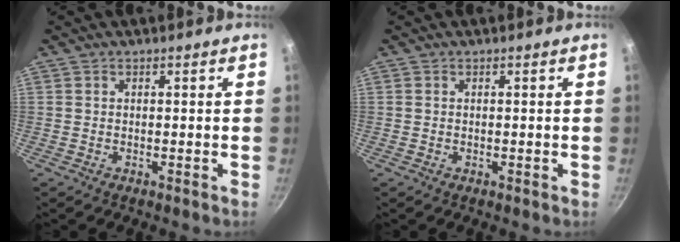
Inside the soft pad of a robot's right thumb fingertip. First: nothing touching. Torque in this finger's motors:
{"motor_torque": [-0.14, -0.36, -0.23, 0.08, 0.09]}